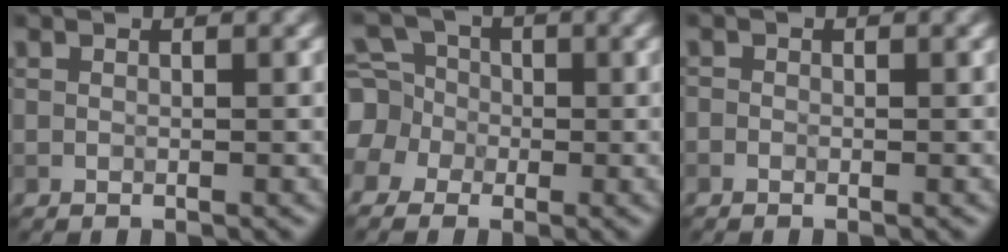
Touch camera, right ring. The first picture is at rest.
{"total": 8.1, "force": [-1.6, 7.3, 3.2], "torque": [-0.079, 0.019, -0.072]}
{"total": 0.6, "force": [-0.3, 0.5, 0.2], "torque": [0.001, -0.005, -0.008]}